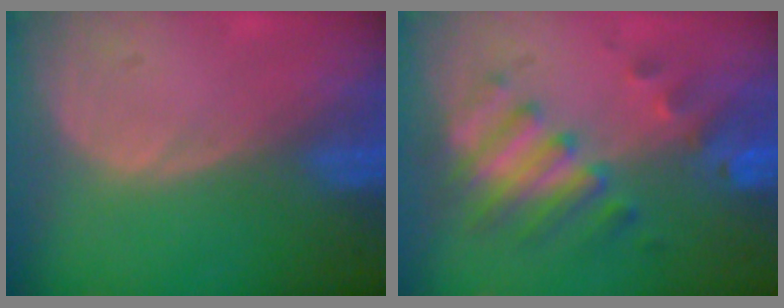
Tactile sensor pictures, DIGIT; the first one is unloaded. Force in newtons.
{"total": 7.6, "press": 7.0, "slide": 3.0}